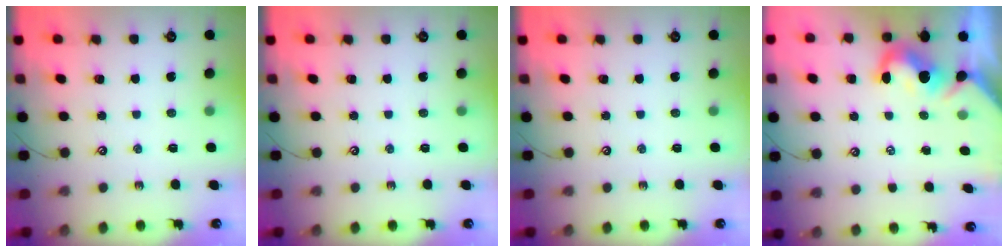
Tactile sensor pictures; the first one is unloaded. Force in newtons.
{"total": 0.0}
{"total": 0.0}
{"total": 2.3, "press": 2.2, "slide": 0.6}